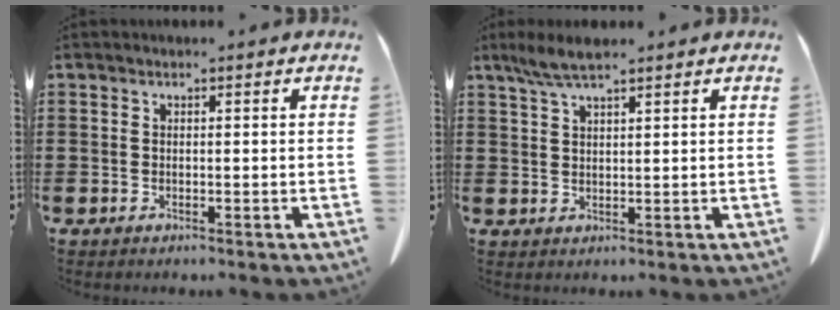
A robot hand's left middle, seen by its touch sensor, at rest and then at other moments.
{"total": 4.0, "force": [2.8, 0.6, 2.8], "torque": [-0.059, 0.004, 0.051]}